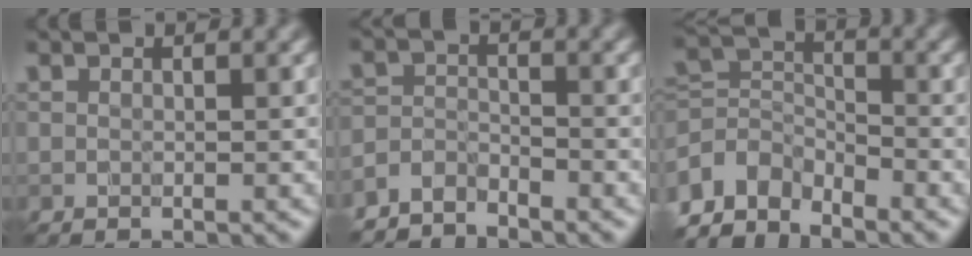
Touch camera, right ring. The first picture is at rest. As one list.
[{"total": 3.1, "force": [-3.0, 0.8, 0.1], "torque": [0.001, 0.001, -0.068]}, {"total": 4.7, "force": [-3.7, 2.5, 1.5], "torque": [-0.023, 0.000, -0.081]}]